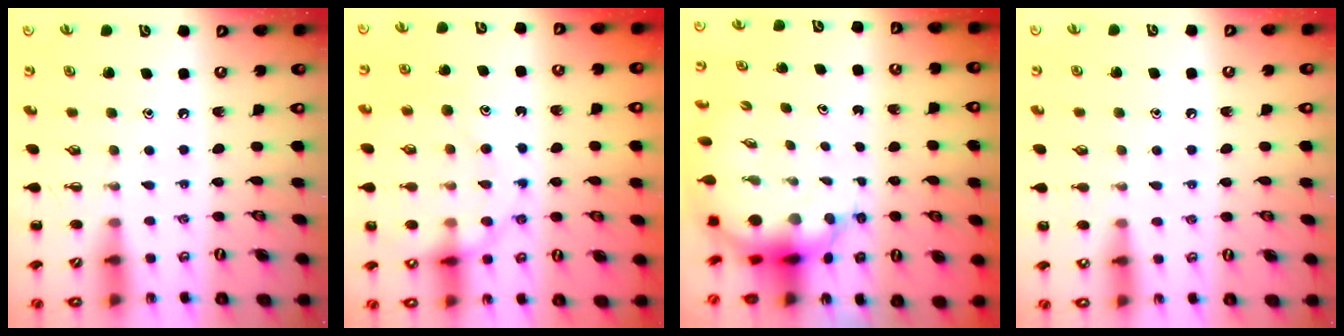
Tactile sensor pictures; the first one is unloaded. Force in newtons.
{"total": 16.2, "press": 16.1, "slide": 2.0}
{"total": 7.3, "press": 7.0, "slide": 1.9}
{"total": 5.9, "press": 5.6, "slide": 1.9}